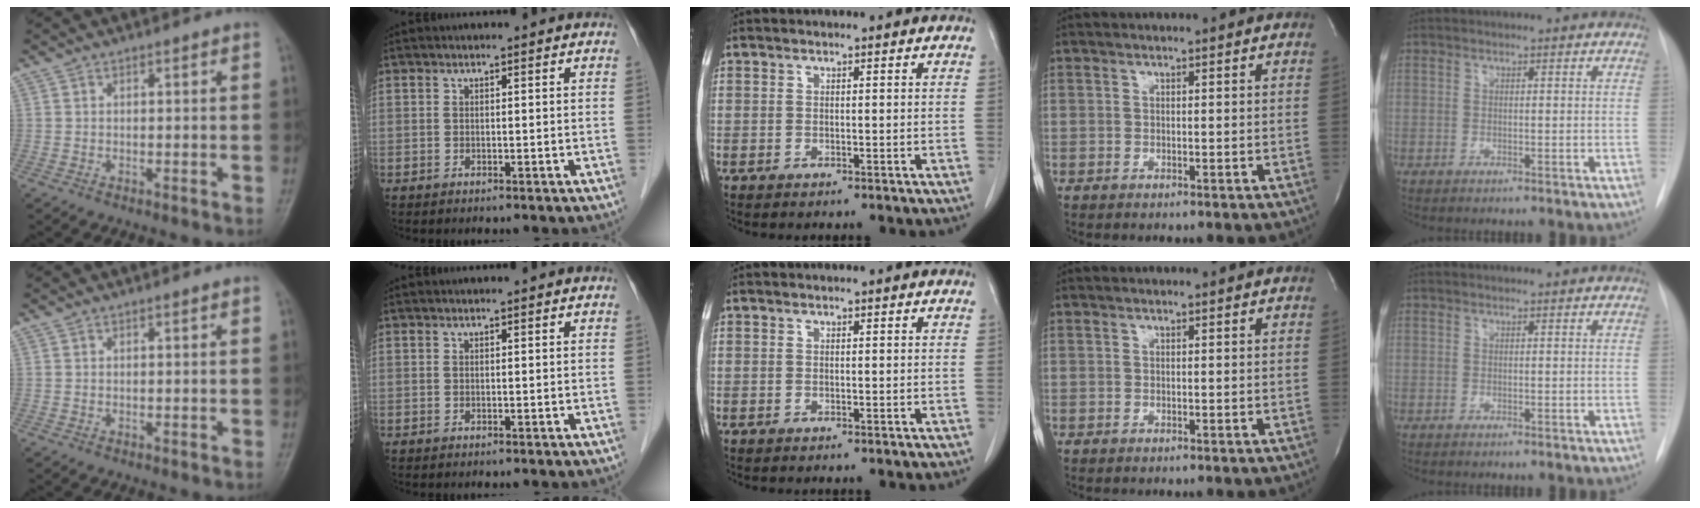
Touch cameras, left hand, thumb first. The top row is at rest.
{}